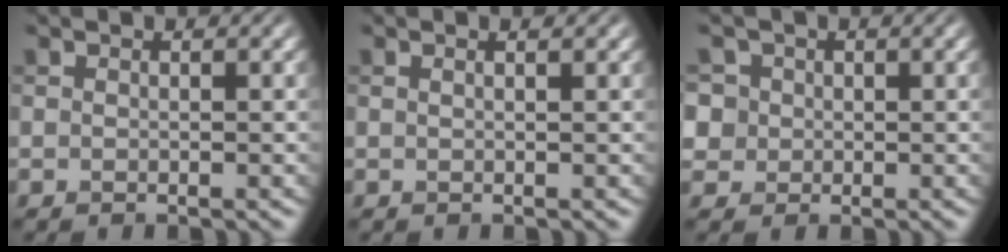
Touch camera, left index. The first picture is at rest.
{"total": 1.4, "force": [0.9, 0.3, 1.1], "torque": [-0.007, -0.002, -0.004]}
{"total": 4.2, "force": [1.3, 3.7, 1.5], "torque": [-0.035, 0.021, 0.013]}